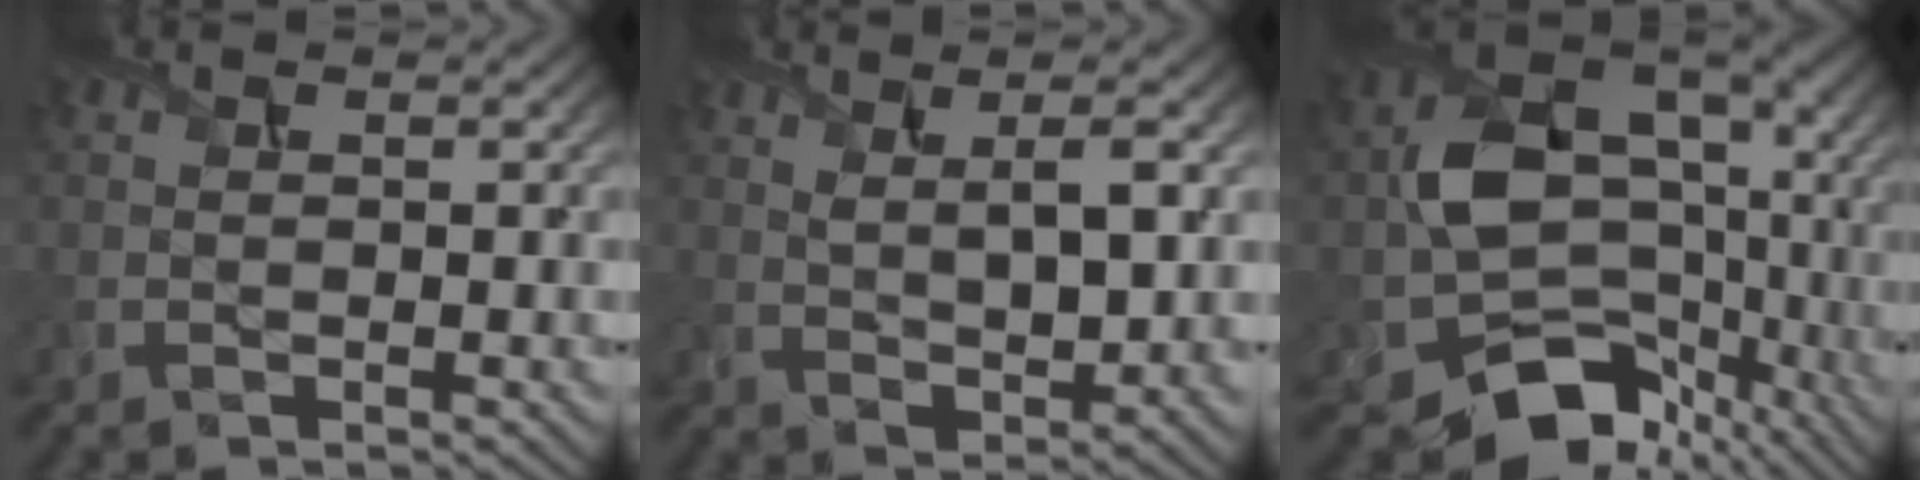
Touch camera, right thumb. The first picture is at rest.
{"total": 6.3, "force": [2.6, 2.0, 5.4], "torque": [-0.099, -0.003, 0.055]}
{"total": 15.7, "force": [-4.6, 11.8, 9.3], "torque": [-0.137, -0.041, -0.074]}